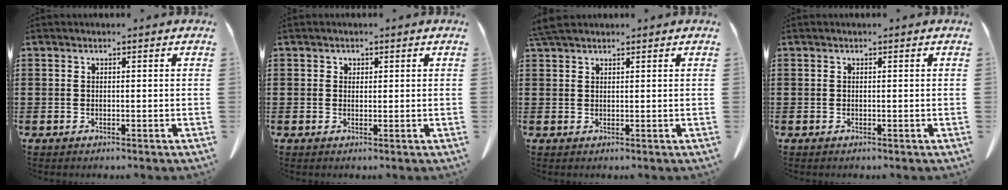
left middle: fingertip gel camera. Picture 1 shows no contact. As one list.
[{"total": 0.7, "force": [0.4, 0.5, 0.1], "torque": [-0.004, 0.001, 0.009]}, {"total": 2.6, "force": [2.2, 0.6, 1.2], "torque": [-0.030, 0.001, 0.044]}, {"total": 0.0}]